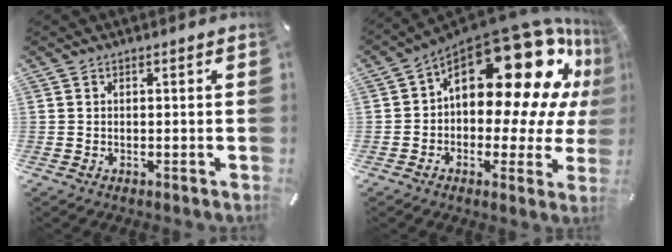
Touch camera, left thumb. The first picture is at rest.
{"total": 26.1, "force": [10.5, 13.4, 19.8], "torque": [-0.298, -0.090, 0.180]}